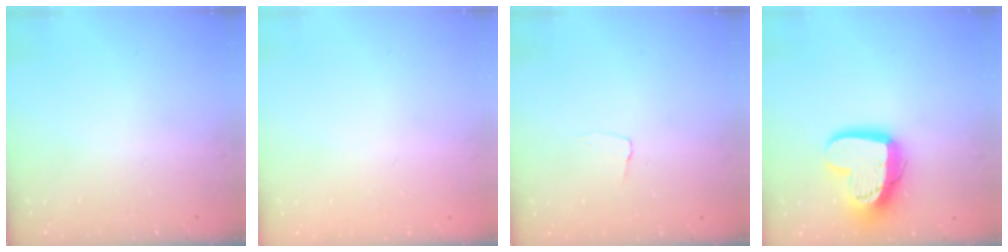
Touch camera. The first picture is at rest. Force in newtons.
{"total": 0.0}
{"total": 2.9, "press": 2.8, "slide": 0.3}
{"total": 16.7, "press": 16.6, "slide": 1.5}